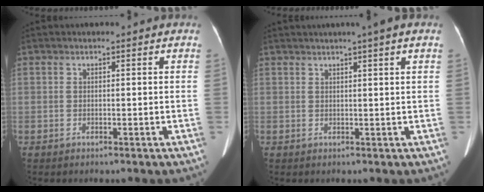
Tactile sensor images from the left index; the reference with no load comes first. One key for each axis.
{"total": 3.5, "fx": 2.3, "fy": -0.6, "fz": 2.5, "tx": -0.035, "ty": 0.017, "tz": 0.036}